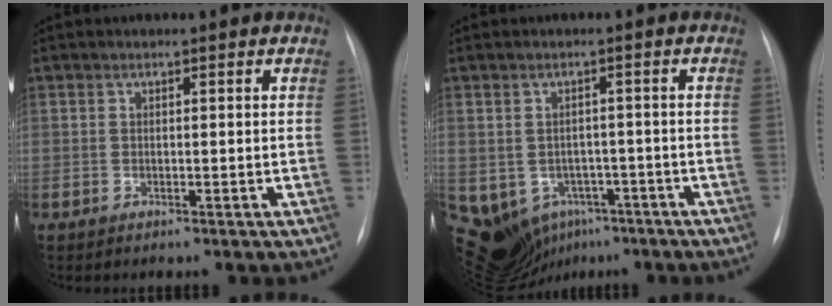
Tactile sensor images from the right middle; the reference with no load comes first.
{"total": 17.7, "force": [-8.1, 14.0, 7.0], "torque": [-0.197, 0.010, -0.094]}